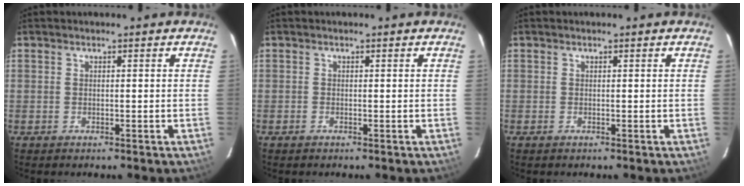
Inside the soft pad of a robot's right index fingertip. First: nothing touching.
{"total": 0.0}
{"total": 0.0}